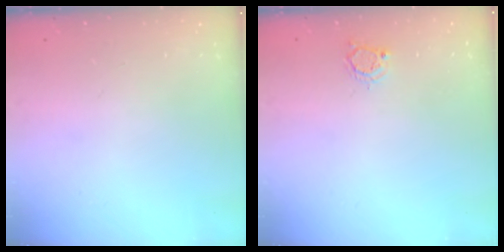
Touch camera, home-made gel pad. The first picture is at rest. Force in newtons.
{"total": 3.6, "press": 3.5, "slide": 0.4}